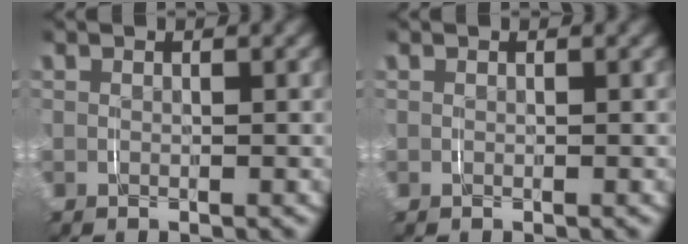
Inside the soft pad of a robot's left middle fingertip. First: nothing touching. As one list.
[{"total": 0.0}]